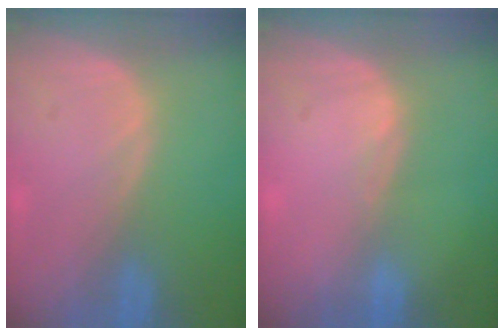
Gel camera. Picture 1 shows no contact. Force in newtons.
{"total": 0.6, "press": 0.5, "slide": 0.4}